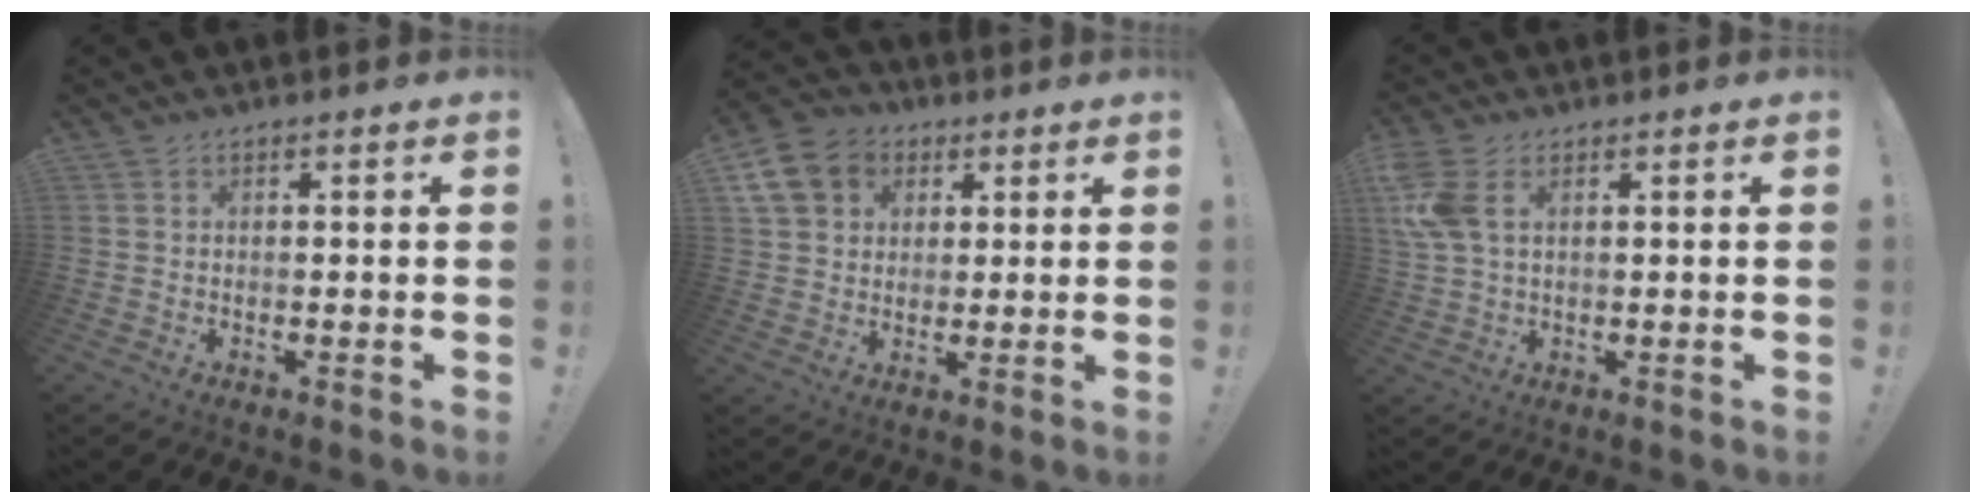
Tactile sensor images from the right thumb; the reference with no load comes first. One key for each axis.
{"total": 11.8, "fx": 4.3, "fy": 9.9, "fz": 4.8, "tx": -0.075, "ty": -0.016, "tz": 0.089}
{"total": 8.0, "fx": 2.5, "fy": 4.3, "fz": 6.3, "tx": -0.135, "ty": -0.006, "tz": 0.047}